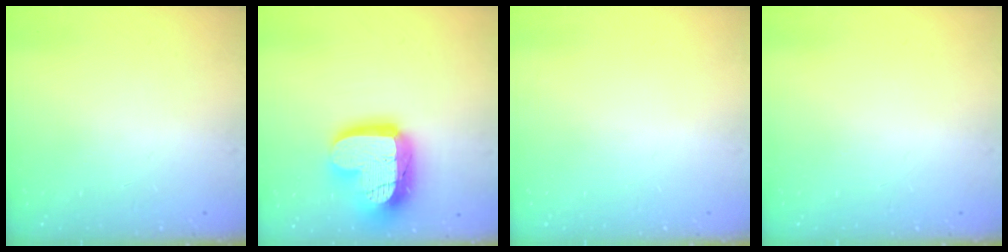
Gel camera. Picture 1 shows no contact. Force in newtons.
{"total": 21.4, "press": 21.3, "slide": 1.7}
{"total": 0.0}
{"total": 0.0}